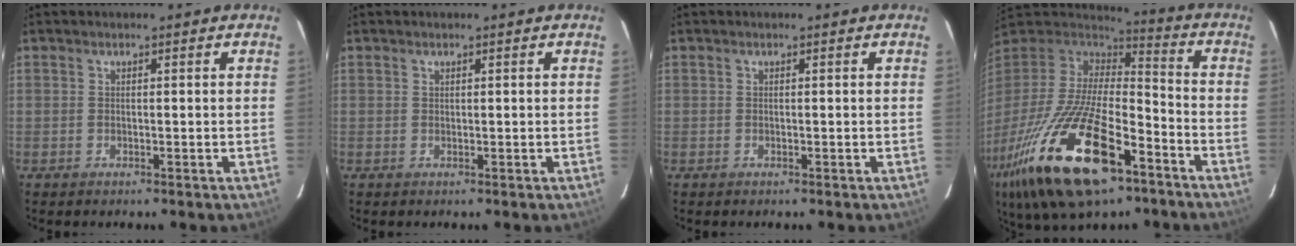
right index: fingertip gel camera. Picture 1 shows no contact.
{"total": 0.0}
{"total": 0.0}
{"total": 30.9, "force": [-17.1, 12.0, 22.8], "torque": [-0.459, -0.062, -0.291]}